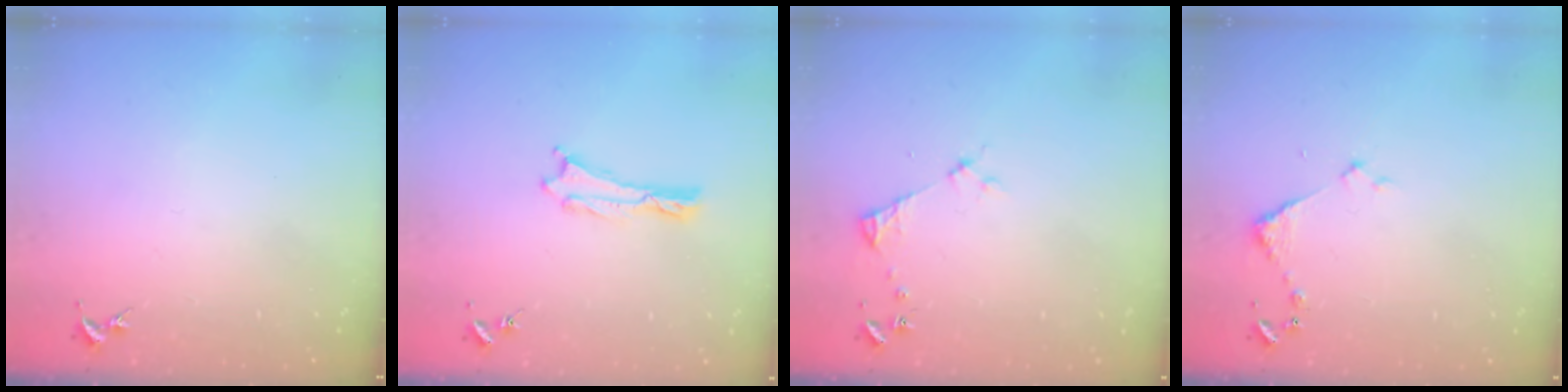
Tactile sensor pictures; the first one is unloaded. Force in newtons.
{"total": 0.0}
{"total": 3.2, "press": 3.2, "slide": 0.4}
{"total": 2.9, "press": 2.9, "slide": 0.3}